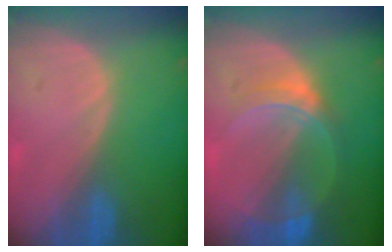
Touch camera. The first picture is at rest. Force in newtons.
{"total": 6.5, "press": 5.7, "slide": 3.1}